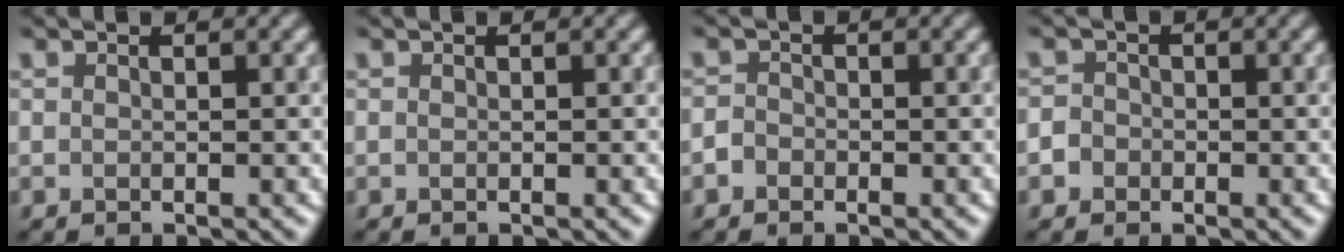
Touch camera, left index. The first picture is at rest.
{"total": 0.0}
{"total": 1.0, "force": [-0.6, 0.7, 0.1], "torque": [0.005, 0.005, -0.016]}
{"total": 1.5, "force": [-0.6, 1.4, 0.3], "torque": [0.011, 0.006, -0.013]}